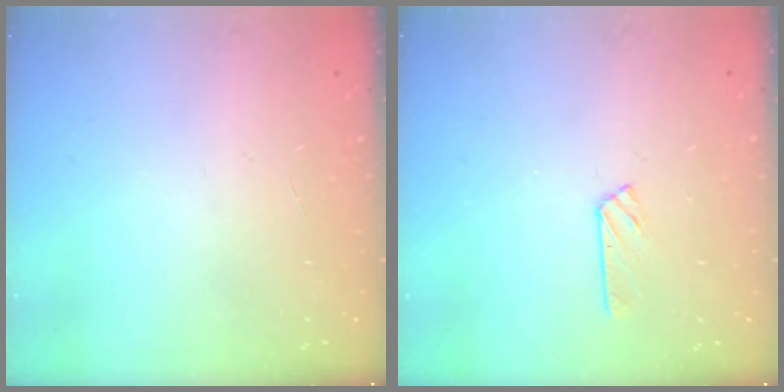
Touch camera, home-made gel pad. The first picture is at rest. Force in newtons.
{"total": 3.7, "press": 3.7, "slide": 0.4}